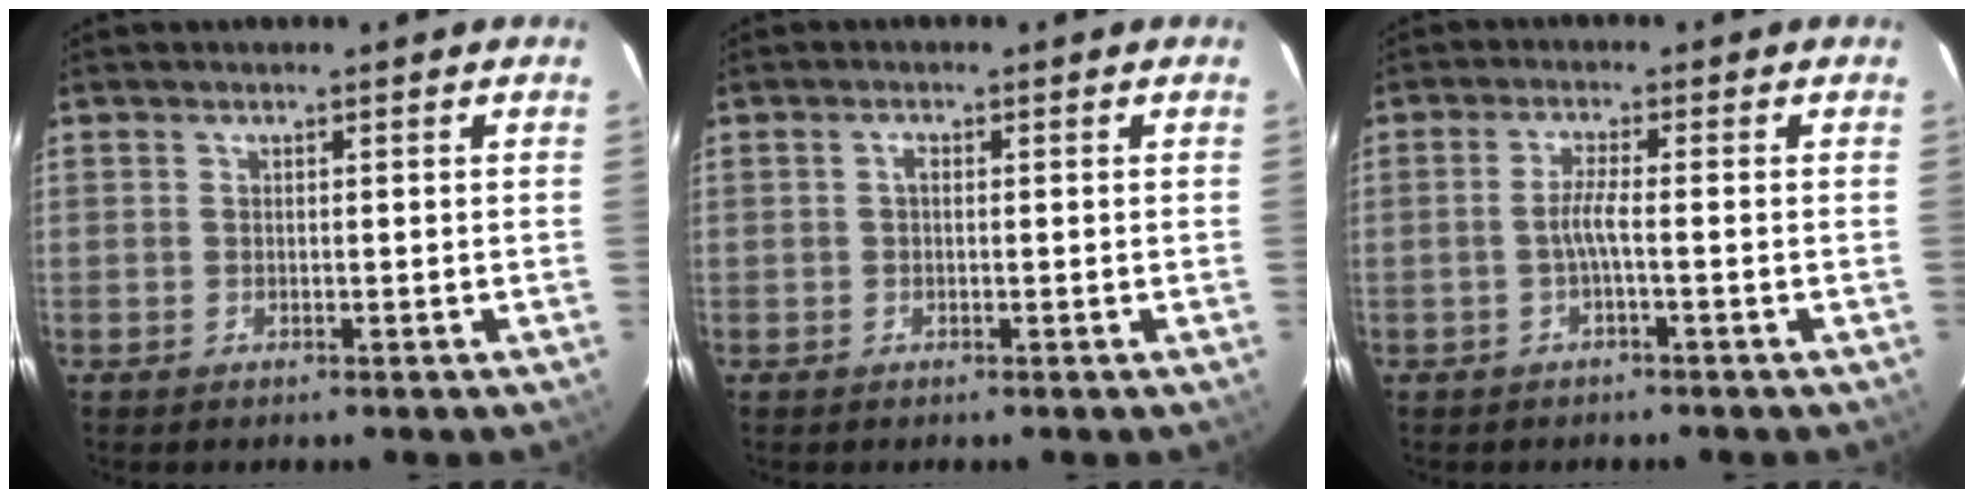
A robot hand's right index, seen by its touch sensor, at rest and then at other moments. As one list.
[{"total": 0.9, "force": [0.0, 0.6, 0.7], "torque": [-0.014, 0.005, -0.001]}, {"total": 2.7, "force": [-1.0, -0.4, 2.4], "torque": [-0.051, 0.001, -0.019]}]